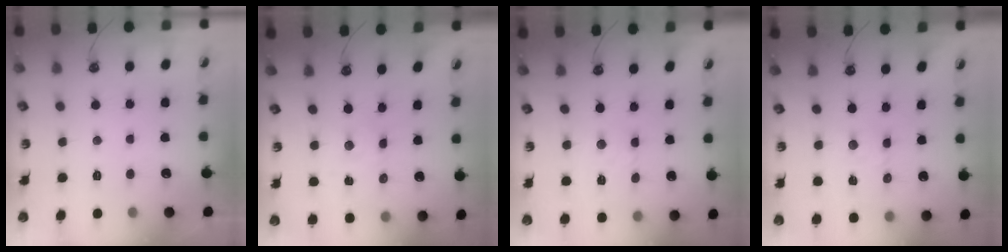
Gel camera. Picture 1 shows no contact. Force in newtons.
{"total": 2.3, "press": 2.3, "slide": 0.3}
{"total": 2.6, "press": 2.6, "slide": 0.6}
{"total": 2.2, "press": 2.2, "slide": 0.3}